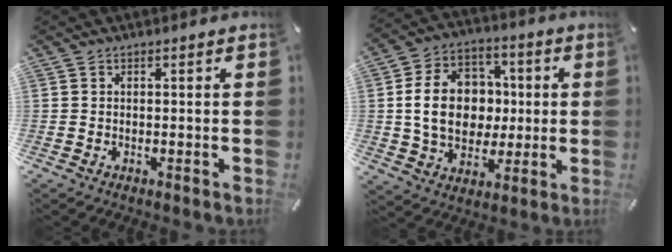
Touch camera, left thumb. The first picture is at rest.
{"total": 15.7, "force": [0.5, 12.8, 9.1], "torque": [-0.177, 0.020, 0.014]}